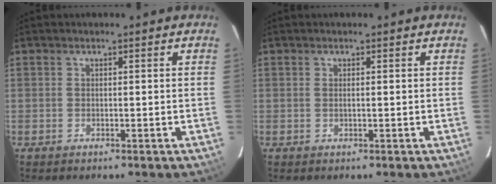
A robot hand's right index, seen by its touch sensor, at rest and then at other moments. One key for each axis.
{"total": 0.6, "fx": 0.1, "fy": 0.0, "fz": 0.6, "tx": -0.014, "ty": 0.001, "tz": 0.001}